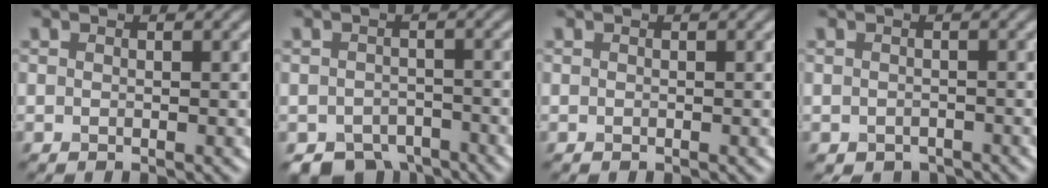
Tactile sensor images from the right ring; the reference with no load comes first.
{"total": 4.3, "force": [-3.4, 2.3, 1.4], "torque": [-0.007, -0.008, -0.055]}
{"total": 0.0}
{"total": 1.6, "force": [-1.2, 0.9, 0.5], "torque": [-0.005, -0.004, -0.019]}